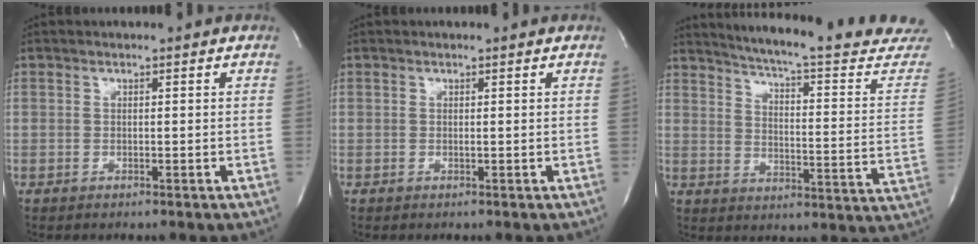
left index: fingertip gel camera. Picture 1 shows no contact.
{"total": 0.0}
{"total": 24.7, "force": [22.8, 0.4, 9.6], "torque": [-0.139, -0.103, 0.276]}